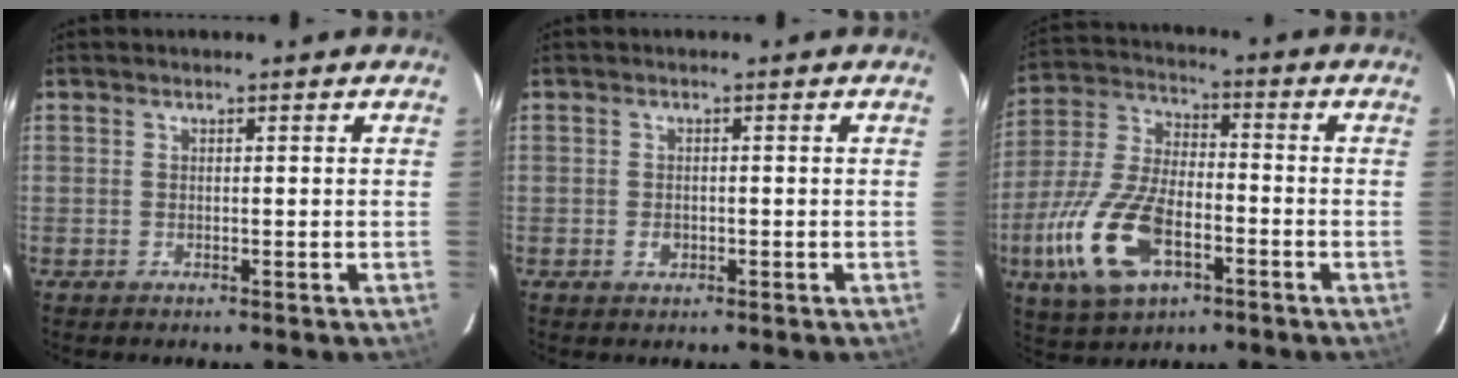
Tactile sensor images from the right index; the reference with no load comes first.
{"total": 1.6, "force": [-0.5, 1.3, 0.8], "torque": [-0.012, 0.001, -0.007]}
{"total": 17.5, "force": [-7.1, 8.9, 13.3], "torque": [-0.304, -0.012, -0.127]}